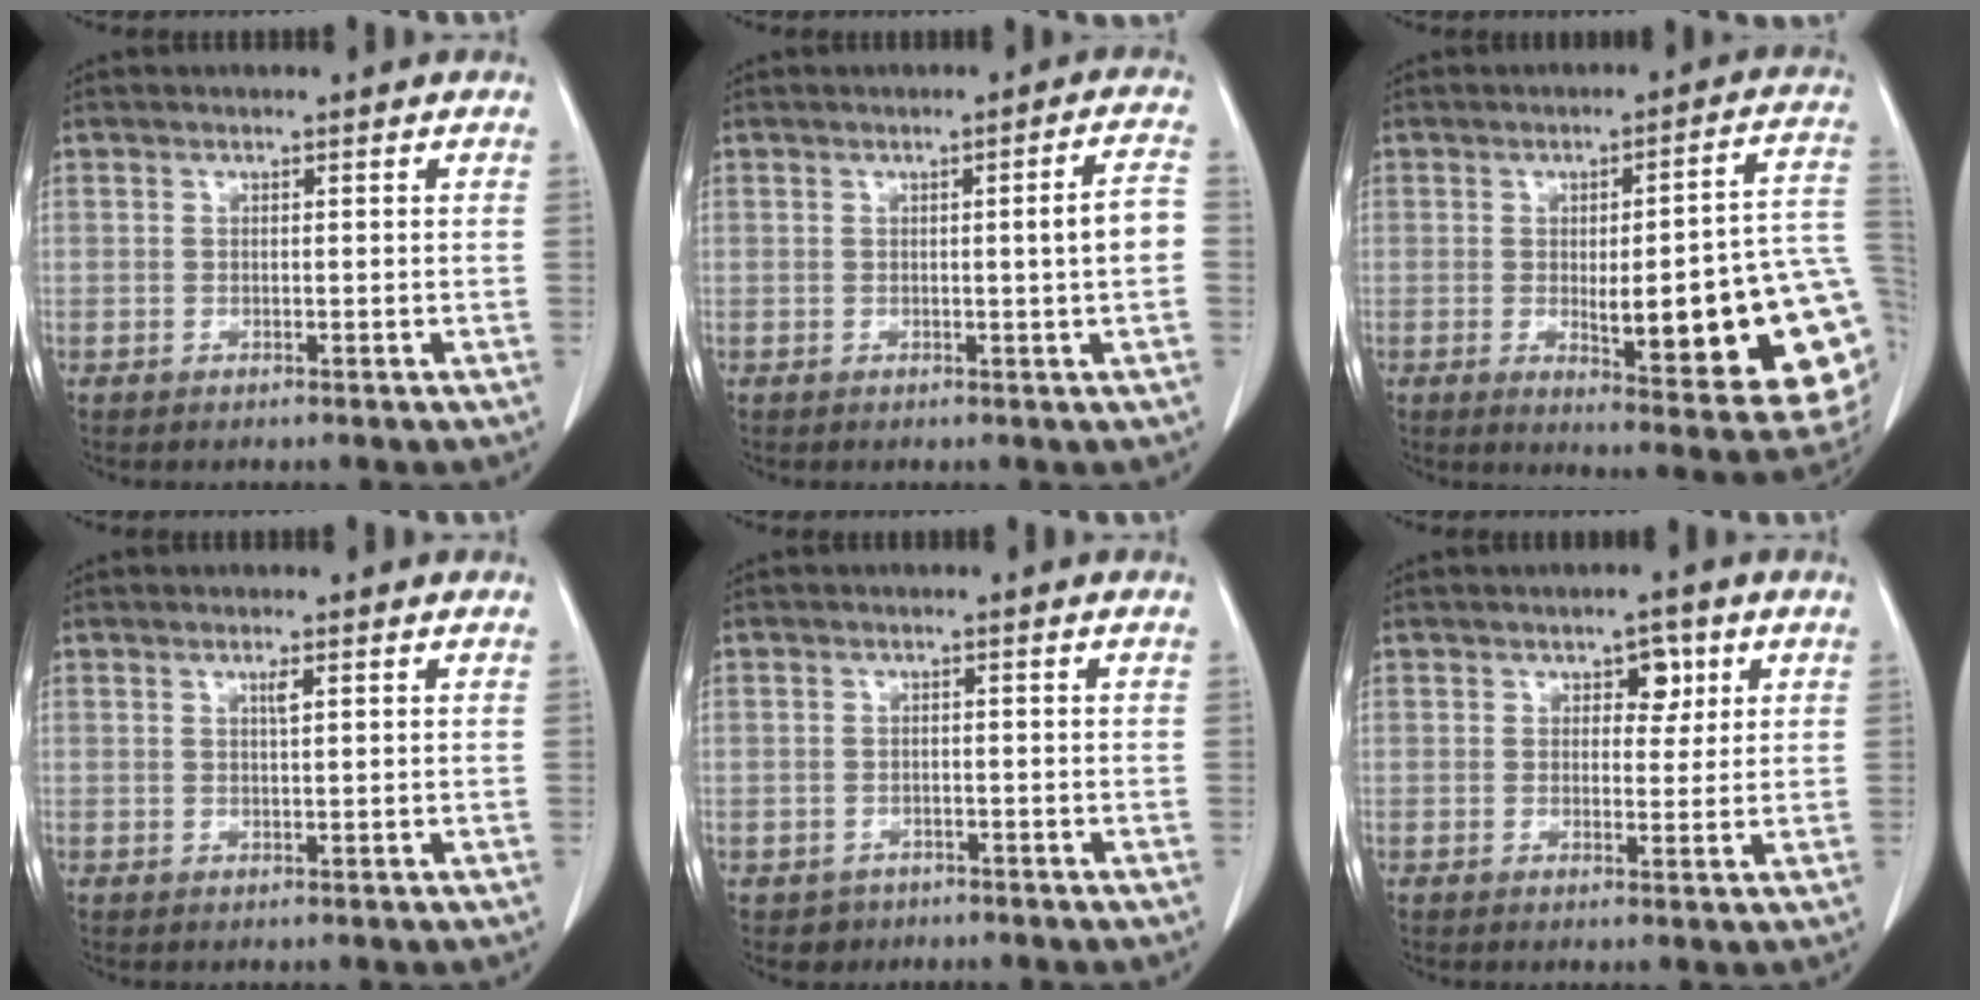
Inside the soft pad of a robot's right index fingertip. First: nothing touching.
{"total": 4.6, "force": [-0.3, -0.5, 4.5], "torque": [-0.060, 0.004, -0.006]}
{"total": 23.0, "force": [-3.0, 3.7, 22.5], "torque": [-0.201, 0.002, -0.027]}
{"total": 1.0, "force": [0.5, 0.0, 0.9], "torque": [-0.019, -0.001, 0.009]}
{"total": 2.4, "force": [-1.4, 2.0, -0.2], "torque": [0.001, 0.010, -0.021]}
{"total": 3.3, "force": [1.4, 2.0, 2.2], "torque": [-0.024, 0.006, 0.019]}